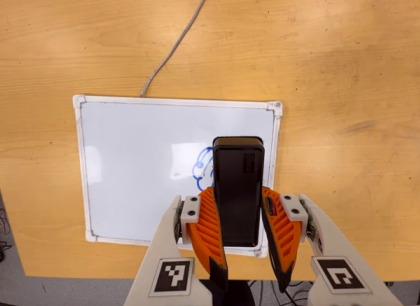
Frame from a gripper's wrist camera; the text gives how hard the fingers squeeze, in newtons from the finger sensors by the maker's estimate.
{"total": 8.6, "left": 6.0, "right": 11.2}